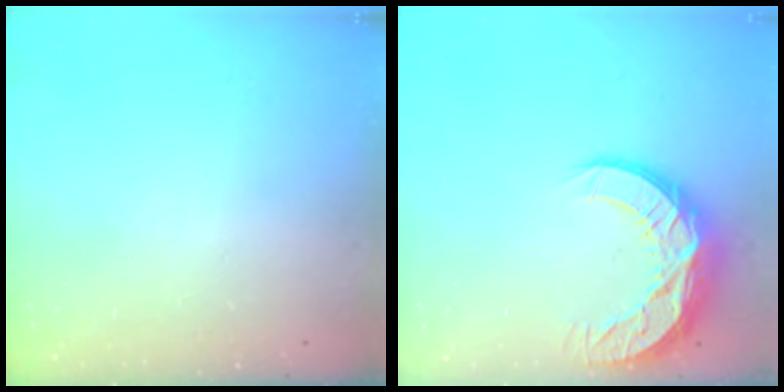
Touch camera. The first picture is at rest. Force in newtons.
{"total": 12.6, "press": 12.6, "slide": 0.7}